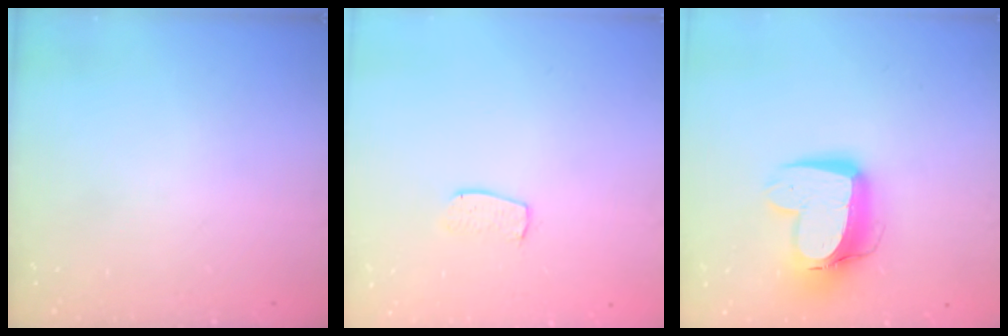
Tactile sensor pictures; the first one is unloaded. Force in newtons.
{"total": 5.5, "press": 5.5, "slide": 0.3}
{"total": 13.6, "press": 13.5, "slide": 1.4}